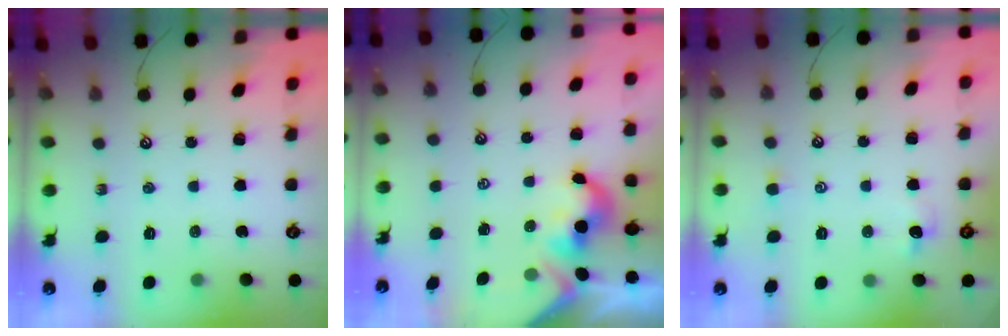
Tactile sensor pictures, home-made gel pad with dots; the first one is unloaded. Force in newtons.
{"total": 1.9, "press": 1.9, "slide": 0.4}
{"total": 0.0}